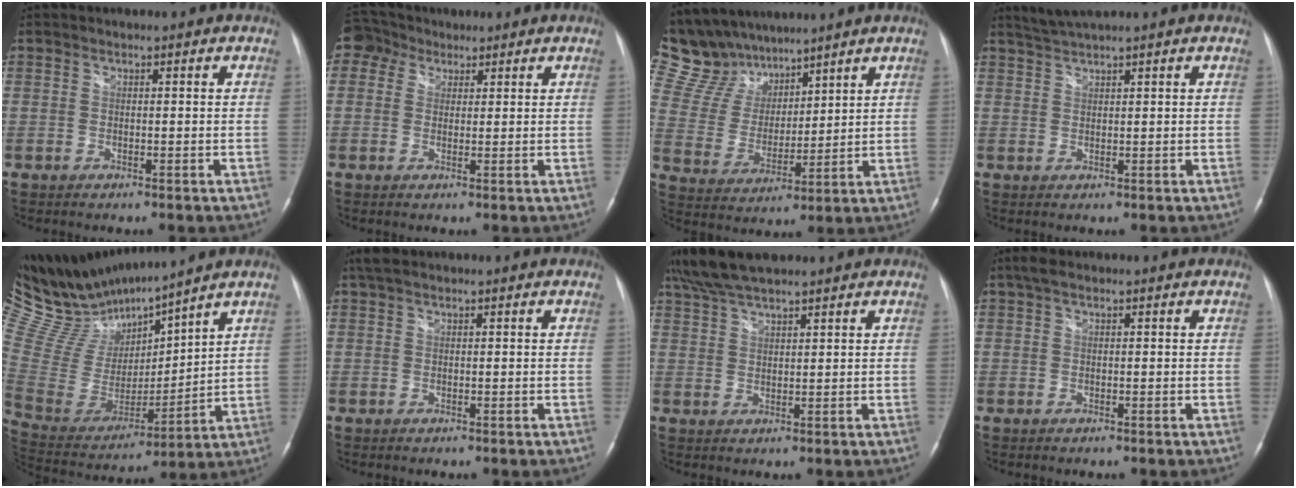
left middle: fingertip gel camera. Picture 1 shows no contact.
{"total": 4.4, "force": [2.4, 3.6, 0.9], "torque": [-0.026, 0.027, 0.044]}
{"total": 12.0, "force": [10.7, 5.0, 2.2], "torque": [-0.060, 0.025, 0.218]}
{"total": 2.5, "force": [2.2, -0.8, 0.8], "torque": [-0.021, 0.010, 0.050]}
{"total": 18.3, "force": [16.7, 2.3, 7.2], "torque": [-0.155, -0.007, 0.331]}
{"total": 2.0, "force": [1.4, 0.7, 1.3], "torque": [-0.029, 0.024, 0.027]}
{"total": 8.0, "force": [6.8, 1.4, 4.0], "torque": [-0.081, 0.032, 0.125]}
{"total": 1.8, "force": [0.9, 0.7, 1.3], "torque": [-0.028, 0.022, 0.015]}